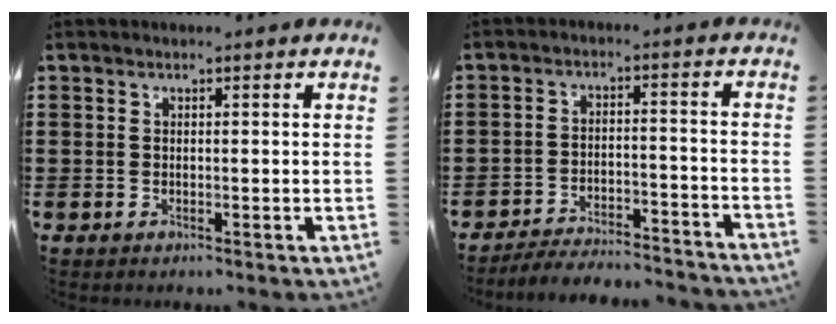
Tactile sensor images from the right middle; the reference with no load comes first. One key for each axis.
{"total": 4.1, "fx": -4.0, "fy": -0.4, "fz": 0.5, "tx": -0.007, "ty": 0.002, "tz": -0.082}